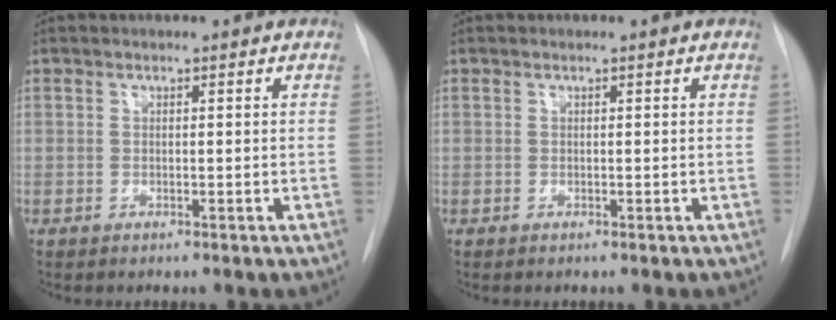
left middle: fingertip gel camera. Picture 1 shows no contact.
{"total": 0.0}